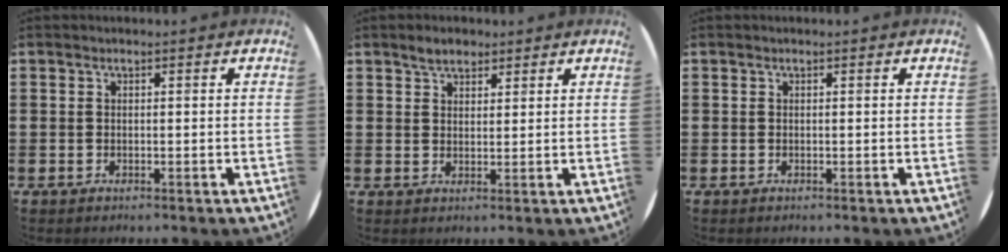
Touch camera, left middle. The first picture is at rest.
{"total": 2.6, "force": [2.2, 1.2, 0.6], "torque": [-0.007, 0.003, 0.041]}
{"total": 0.0}